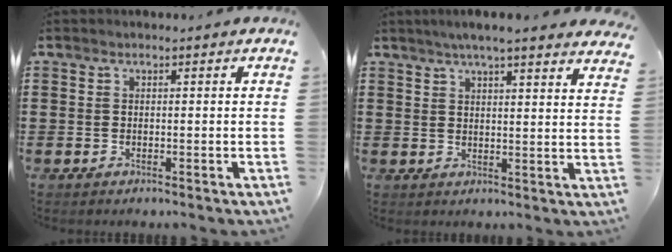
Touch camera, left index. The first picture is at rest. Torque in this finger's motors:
{"motor_torque": [2.14, 0.00, -0.68, -0.21]}